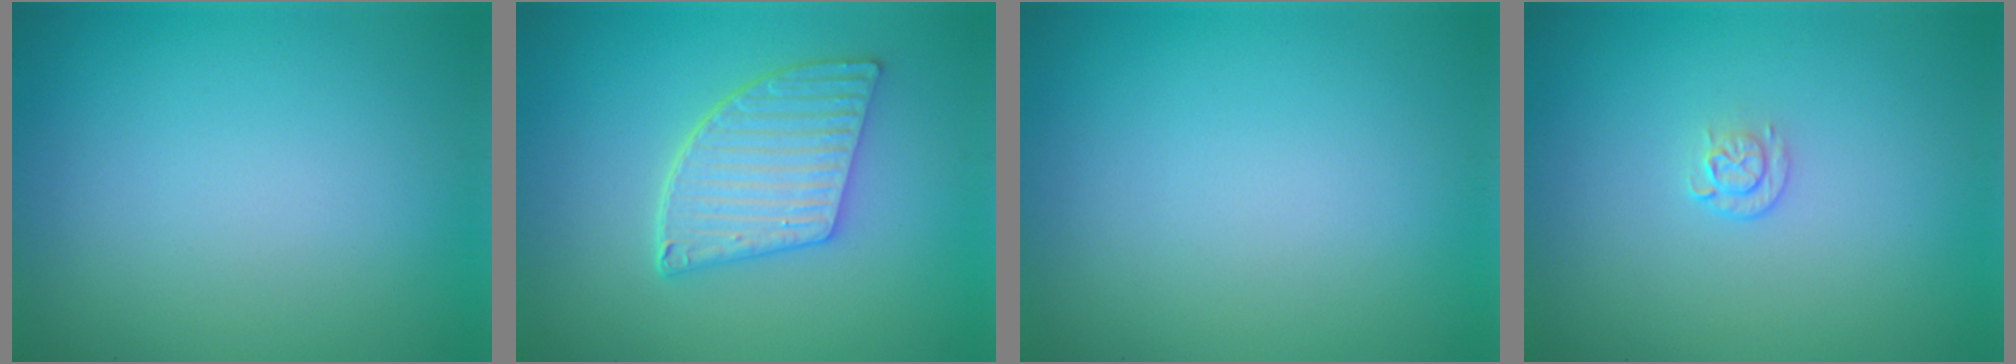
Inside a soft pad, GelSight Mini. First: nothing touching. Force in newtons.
{"total": 4.8, "press": 4.1, "slide": 2.5}
{"total": 0.0}
{"total": 1.1, "press": 0.6, "slide": 0.9}